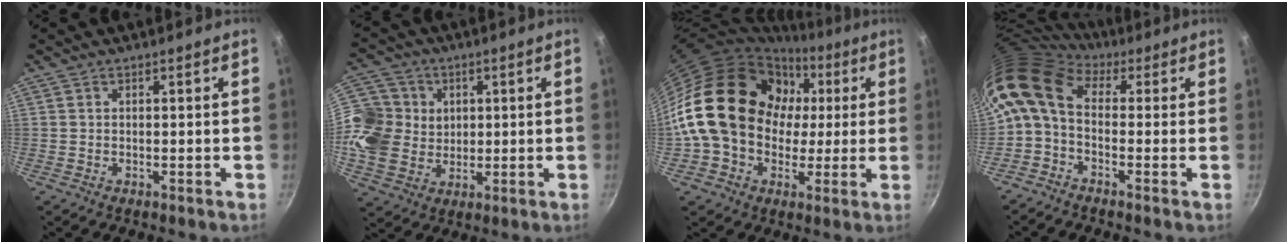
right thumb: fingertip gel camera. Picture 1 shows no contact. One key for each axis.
{"total": 15.0, "fx": 3.5, "fy": 13.1, "fz": 6.5, "tx": -0.122, "ty": -0.003, "tz": 0.067}
{"total": 23.9, "fx": 3.5, "fy": 18.9, "fz": 14.2, "tx": -0.235, "ty": 0.034, "tz": 0.064}
{"total": 10.9, "fx": 0.7, "fy": 7.1, "fz": 8.1, "tx": -0.162, "ty": 0.030, "tz": -0.009}